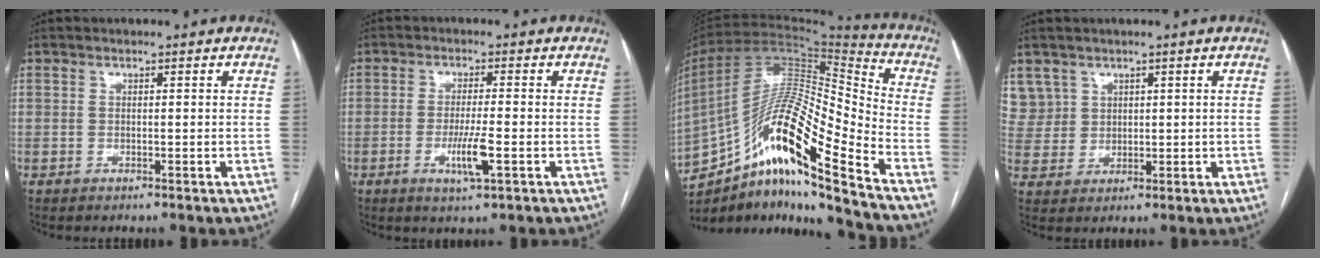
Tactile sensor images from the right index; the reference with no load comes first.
{"total": 5.2, "force": [-1.7, 0.2, 4.9], "torque": [-0.096, -0.010, -0.029]}
{"total": 21.1, "force": [-13.5, 1.4, 16.1], "torque": [-0.307, 0.010, -0.245]}
{"total": 6.0, "force": [3.4, 5.0, 0.0], "torque": [0.002, 0.014, 0.078]}